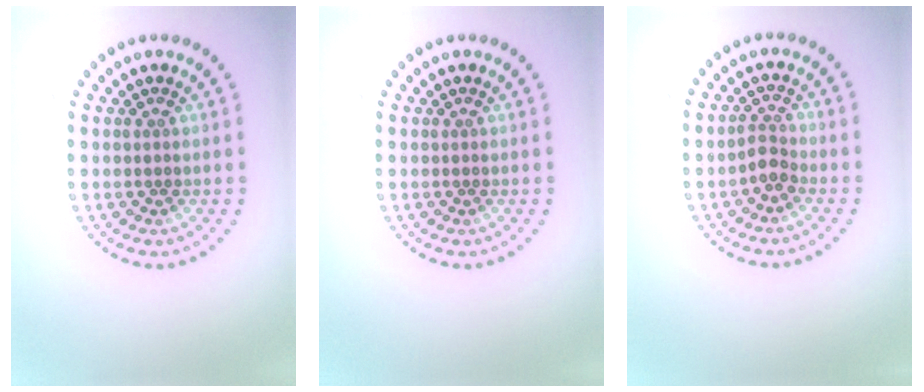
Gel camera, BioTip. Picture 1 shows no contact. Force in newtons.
{"total": 0.0}
{"total": 1.7, "press": 1.4, "slide": 1.0}